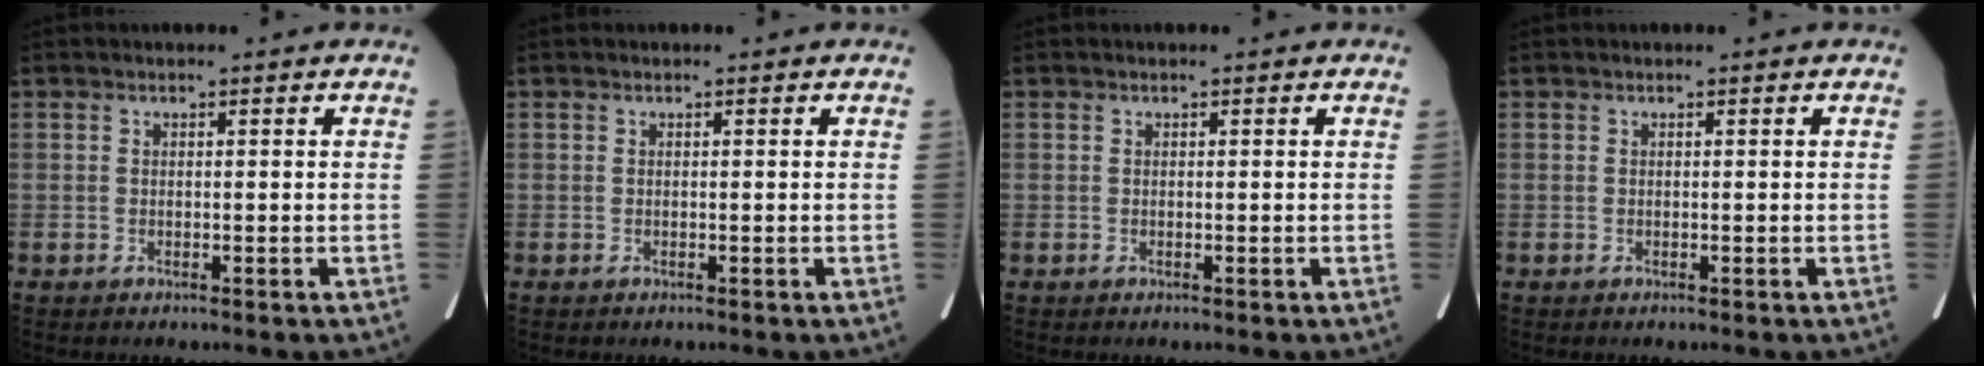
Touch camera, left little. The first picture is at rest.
{"total": 0.0}
{"total": 0.0}
{"total": 0.0}